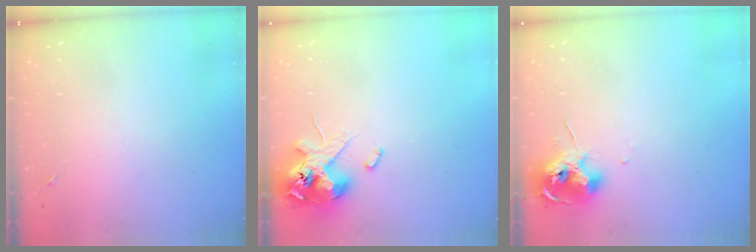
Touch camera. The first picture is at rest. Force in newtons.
{"total": 12.7, "press": 12.5, "slide": 2.2}
{"total": 10.5, "press": 10.4, "slide": 1.0}